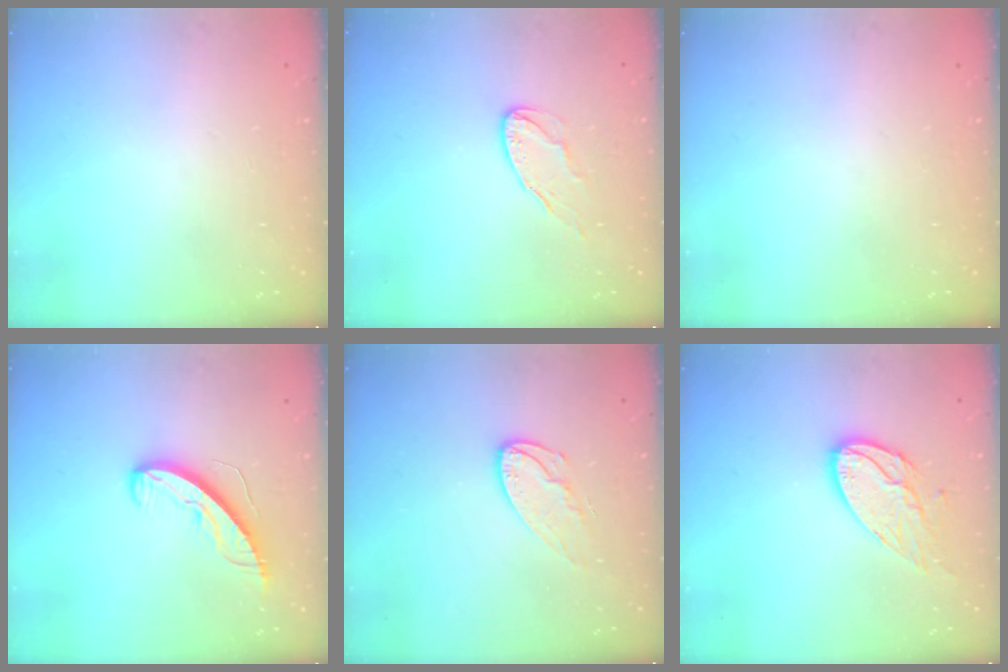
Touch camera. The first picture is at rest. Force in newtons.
{"total": 6.8, "press": 6.8, "slide": 0.2}
{"total": 0.0}
{"total": 8.7, "press": 8.7, "slide": 0.7}
{"total": 9.5, "press": 9.5, "slide": 0.7}
{"total": 11.7, "press": 11.7, "slide": 1.0}